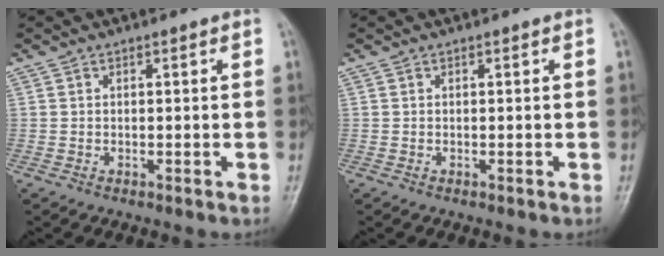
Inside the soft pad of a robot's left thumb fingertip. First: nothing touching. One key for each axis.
{"total": 0.0}